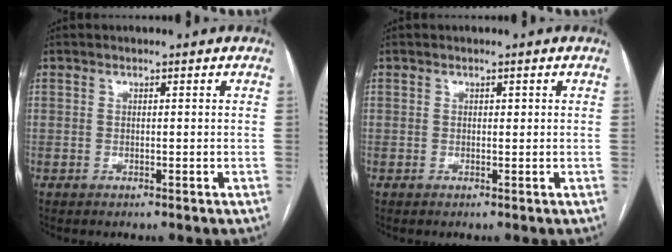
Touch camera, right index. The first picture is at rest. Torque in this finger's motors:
{"motor_torque": [0.18, 0.06, -0.01, 0.01]}